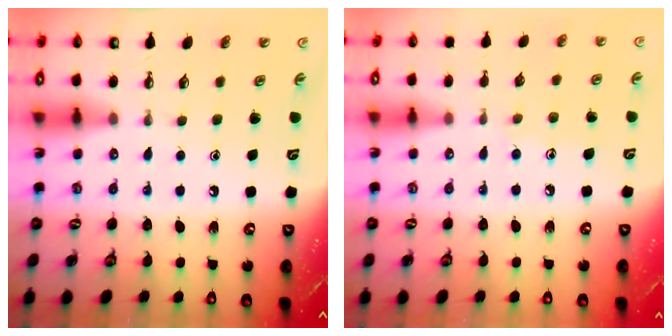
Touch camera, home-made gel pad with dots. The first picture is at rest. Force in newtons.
{"total": 5.7, "press": 5.7, "slide": 0.5}